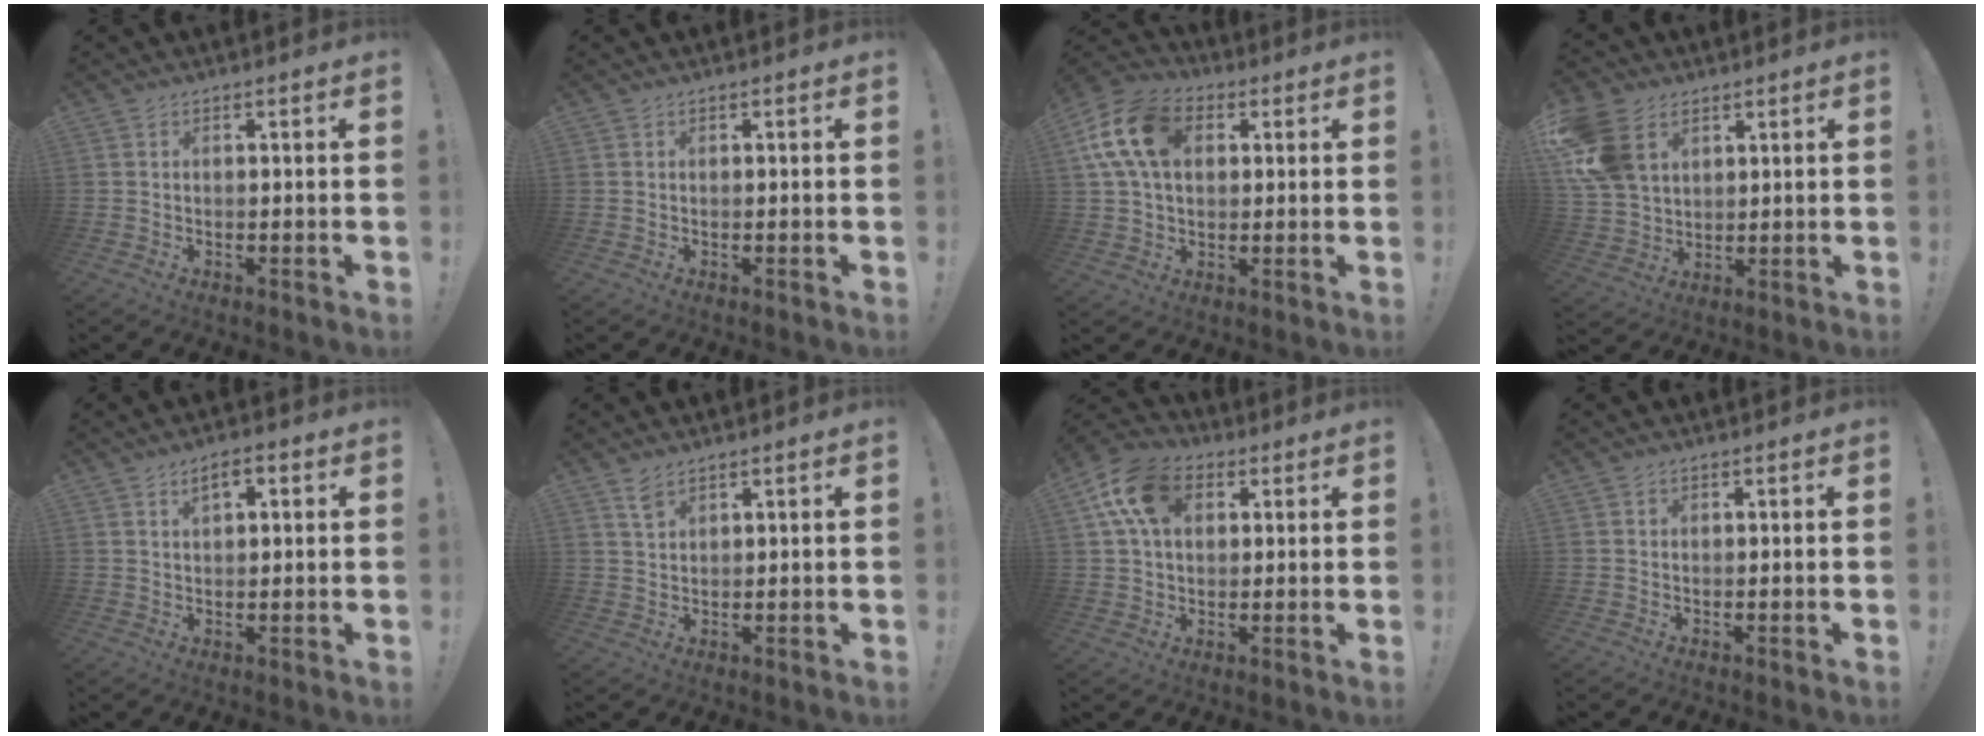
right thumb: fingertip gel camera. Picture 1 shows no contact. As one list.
[{"total": 0.0}, {"total": 16.4, "force": [4.6, 11.2, 11.0], "torque": [-0.195, -0.001, 0.086]}, {"total": 13.9, "force": [5.9, 9.9, 7.7], "torque": [-0.151, -0.017, 0.121]}, {"total": 4.1, "force": [1.8, 1.9, 3.1], "torque": [-0.041, -0.002, 0.027]}, {"total": 3.5, "force": [2.4, 1.5, 2.1], "torque": [-0.031, -0.013, 0.042]}, {"total": 14.6, "force": [4.9, 10.1, 9.4], "torque": [-0.157, -0.003, 0.096]}, {"total": 0.6, "force": [0.1, 0.5, 0.0], "torque": [0.008, -0.001, 0.001]}]